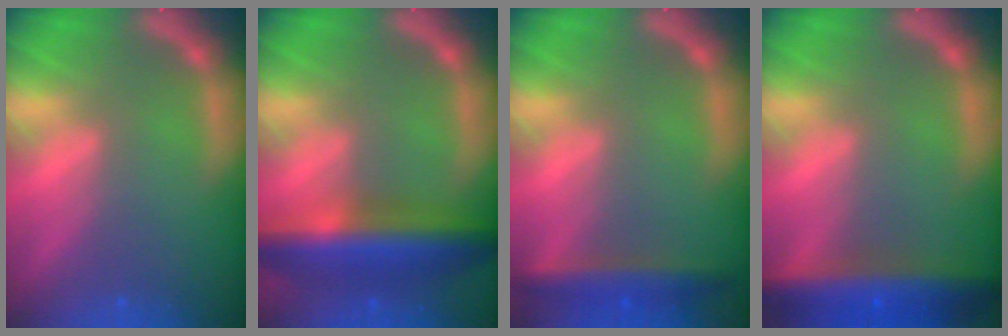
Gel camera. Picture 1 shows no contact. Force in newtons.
{"total": 8.5}
{"total": 4.0}
{"total": 8.0}